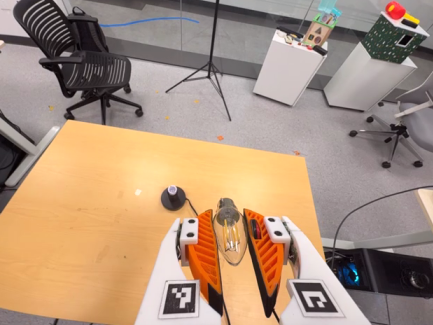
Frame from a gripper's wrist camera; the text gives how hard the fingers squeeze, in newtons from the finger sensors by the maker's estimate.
{"total": 12.0, "left": 12.4, "right": 11.7}